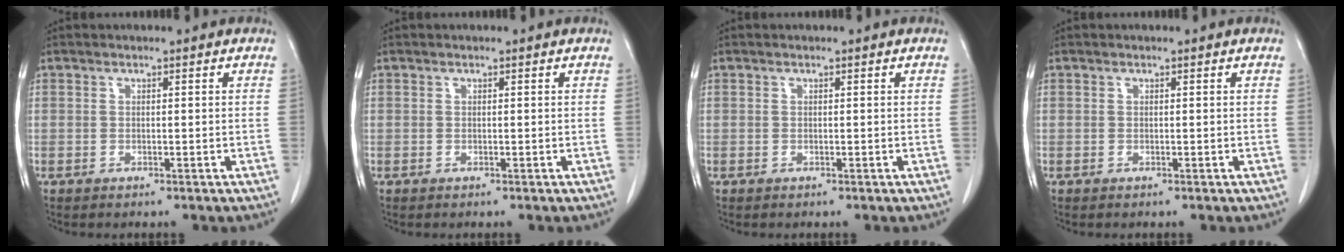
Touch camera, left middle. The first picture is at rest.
{"total": 0.0}
{"total": 0.0}
{"total": 0.0}